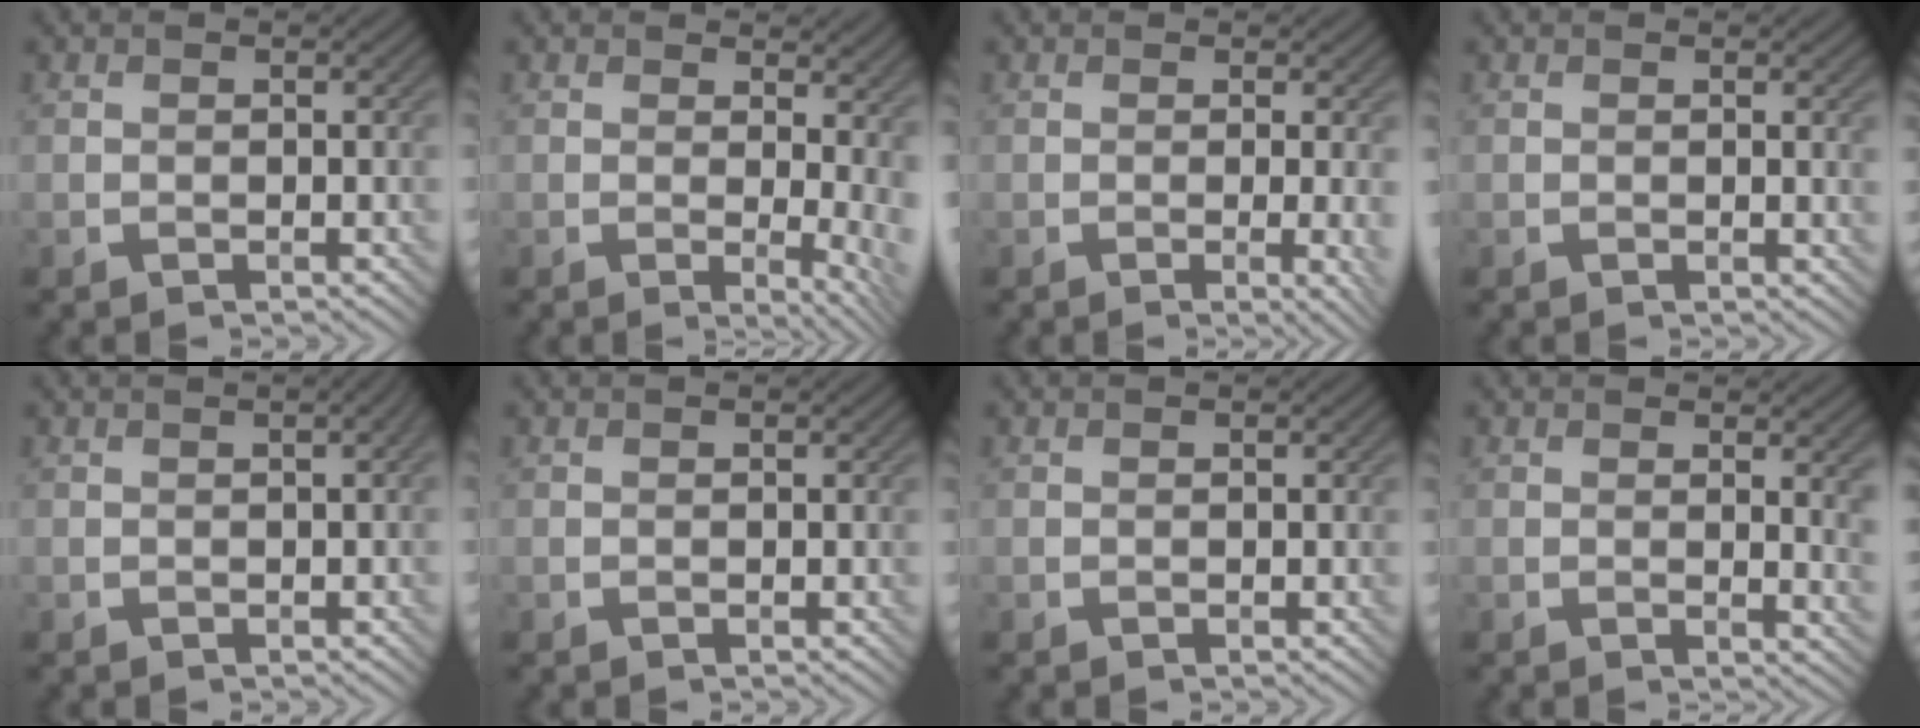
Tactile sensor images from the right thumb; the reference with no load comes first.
{"total": 6.4, "force": [0.9, 2.0, 6.0], "torque": [-0.075, -0.008, 0.013]}
{"total": 3.4, "force": [-0.4, 0.7, 3.4], "torque": [-0.052, -0.003, -0.008]}
{"total": 0.9, "force": [0.3, 0.1, 0.9], "torque": [-0.012, -0.004, 0.002]}
{"total": 1.6, "force": [0.4, 0.2, 1.5], "torque": [-0.020, 0.006, 0.000]}
{"total": 0.0}
{"total": 0.0}
{"total": 3.1, "force": [1.0, 0.6, 2.9], "torque": [-0.044, -0.003, 0.016]}